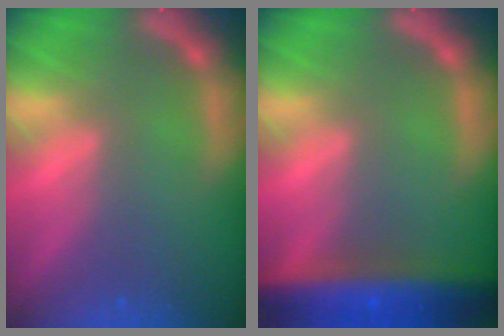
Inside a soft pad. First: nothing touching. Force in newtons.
{"total": 10.0}